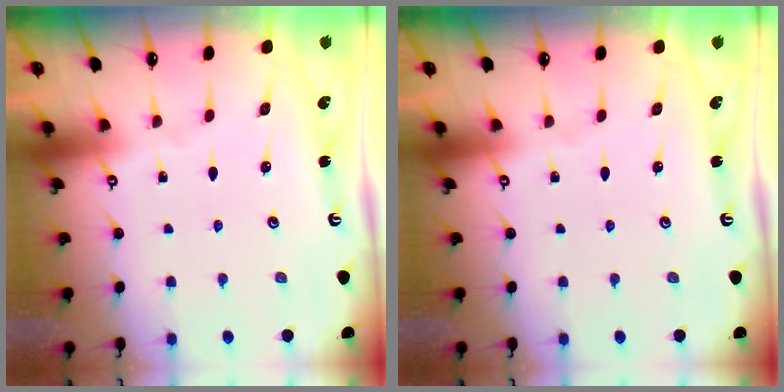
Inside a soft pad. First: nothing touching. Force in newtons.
{"total": 0.0}